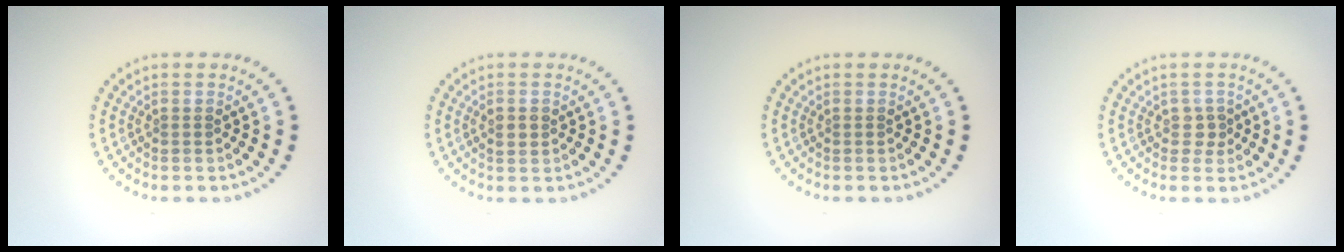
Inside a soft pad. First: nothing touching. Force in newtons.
{"total": 1.0, "press": 1.0, "slide": 0.1}
{"total": 0.0}
{"total": 1.2, "press": 1.0, "slide": 0.7}